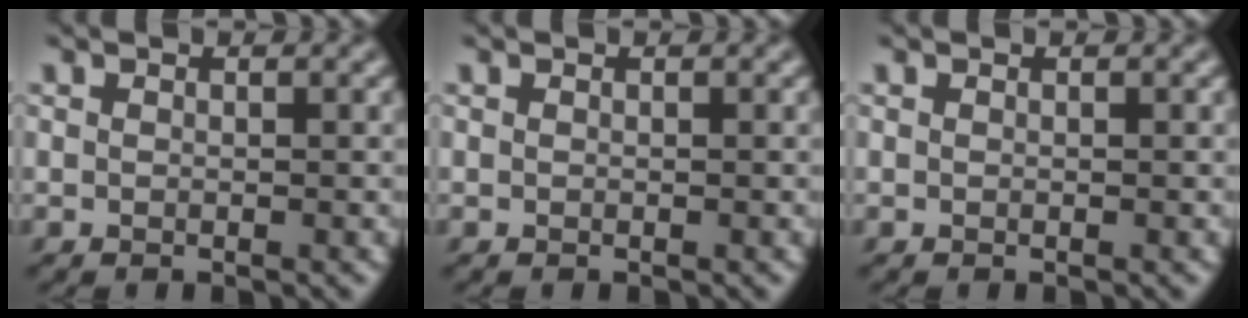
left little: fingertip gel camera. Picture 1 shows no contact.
{"total": 0.0}
{"total": 0.0}